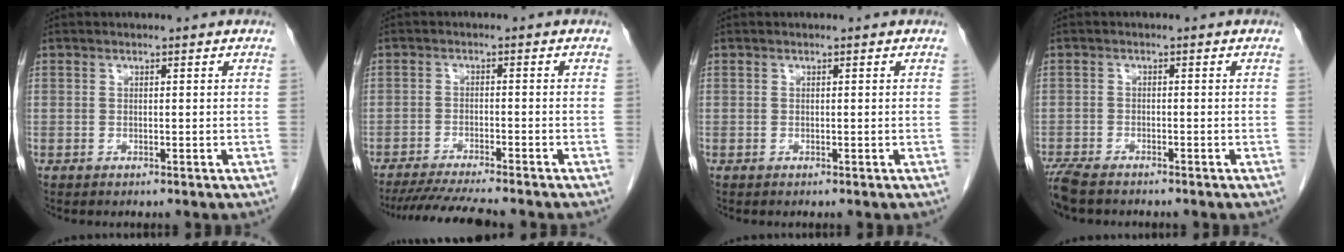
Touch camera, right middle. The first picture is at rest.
{"total": 8.9, "force": [-8.0, -0.2, 4.1], "torque": [-0.062, -0.022, -0.128]}
{"total": 0.0}
{"total": 5.5, "force": [-4.7, 1.5, 2.5], "torque": [-0.048, -0.014, -0.083]}